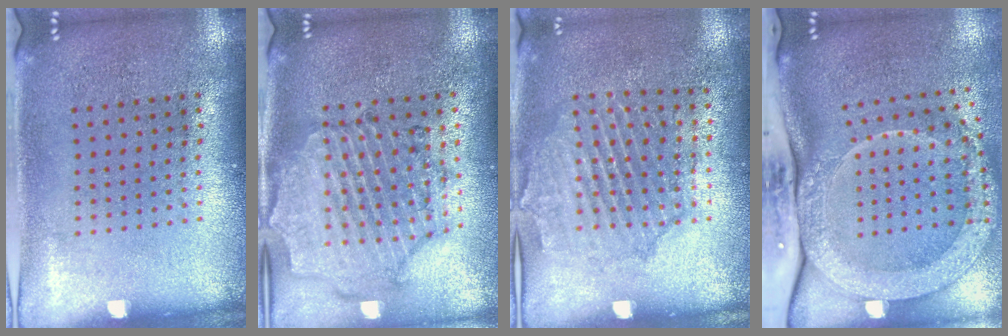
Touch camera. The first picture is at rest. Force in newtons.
{"total": 1.6, "press": 1.6, "slide": 0.4}
{"total": 1.6, "press": 1.6, "slide": 0.4}
{"total": 3.2, "press": 2.3, "slide": 2.3}